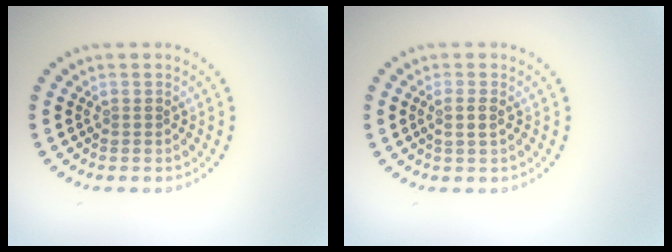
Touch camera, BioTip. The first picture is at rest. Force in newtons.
{"total": 1.4, "press": 1.2, "slide": 0.6}